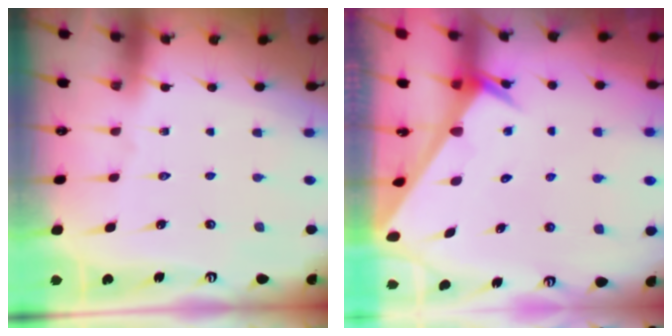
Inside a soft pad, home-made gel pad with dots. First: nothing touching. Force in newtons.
{"total": 2.5, "press": 2.5, "slide": 0.1}